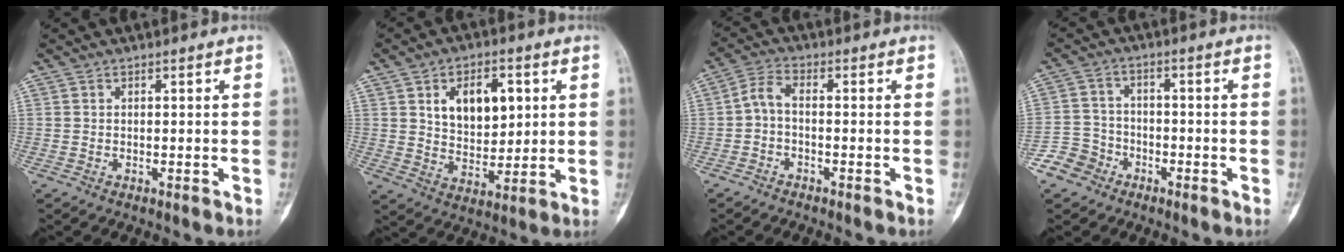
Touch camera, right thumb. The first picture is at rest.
{"total": 11.6, "force": [3.5, 7.2, 8.4], "torque": [-0.095, -0.015, 0.064]}
{"total": 3.6, "force": [-1.1, 1.6, 3.1], "torque": [-0.066, 0.019, -0.031]}
{"total": 6.4, "force": [-4.0, 4.9, 0.7], "torque": [0.010, 0.029, -0.084]}